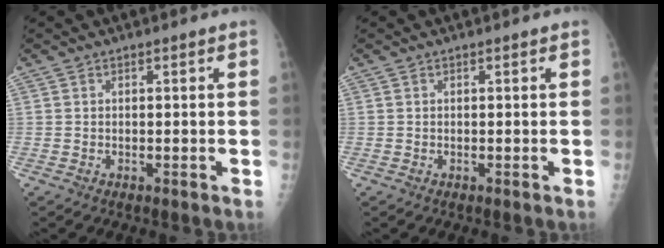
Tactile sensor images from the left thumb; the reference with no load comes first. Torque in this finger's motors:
{"motor_torque": [0.00, 0.00, -0.07, -0.07, 0.00]}